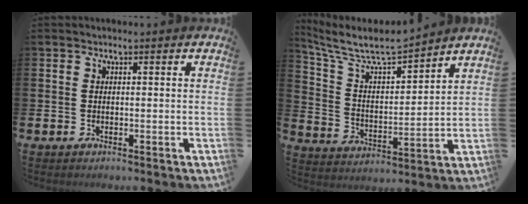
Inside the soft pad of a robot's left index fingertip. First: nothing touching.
{"total": 8.4, "force": [7.8, 1.4, 2.9], "torque": [-0.097, -0.053, 0.135]}